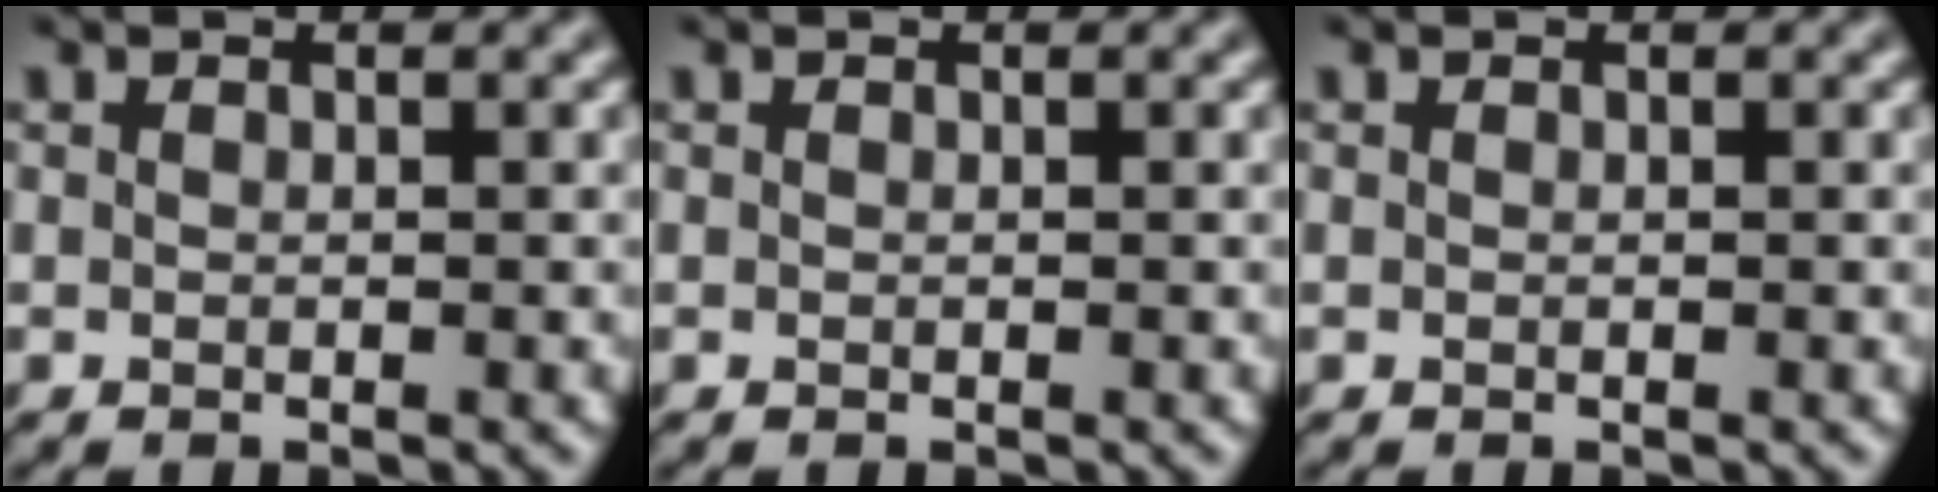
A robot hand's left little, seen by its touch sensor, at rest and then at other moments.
{"total": 0.0}
{"total": 0.0}